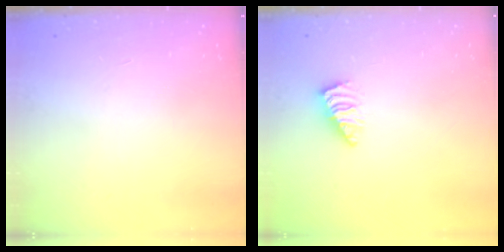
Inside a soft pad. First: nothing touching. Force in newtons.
{"total": 1.2, "press": 1.1, "slide": 0.4}